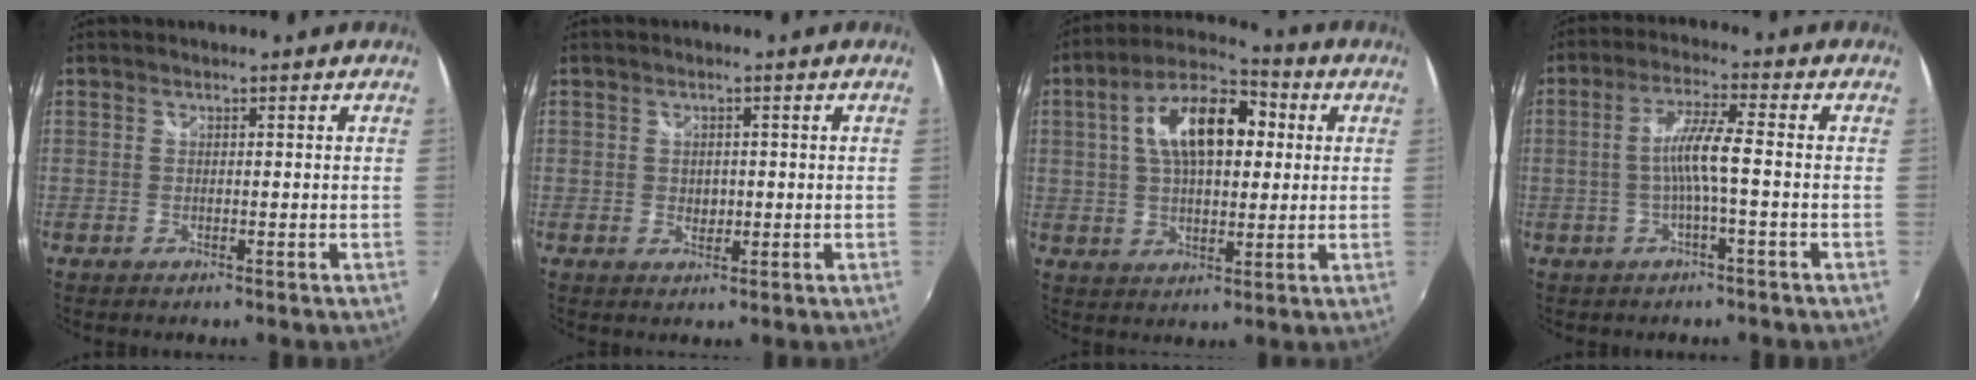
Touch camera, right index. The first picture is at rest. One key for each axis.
{"total": 1.8, "fx": 0.0, "fy": 1.6, "fz": 0.8, "tx": -0.011, "ty": -0.001, "tz": 0.002}
{"total": 14.7, "fx": 3.2, "fy": 7.5, "fz": 12.3, "tx": -0.215, "ty": 0.031, "tz": 0.045}
{"total": 6.1, "fx": -1.2, "fy": -0.2, "fz": 5.9, "tx": -0.123, "ty": 0.006, "tz": -0.021}